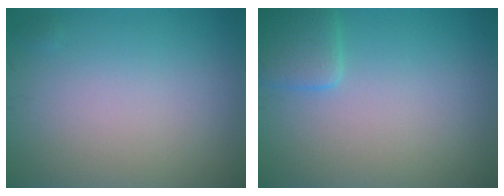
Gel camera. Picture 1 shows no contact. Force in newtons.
{"total": 2.4, "press": 2.4, "slide": 0.3}